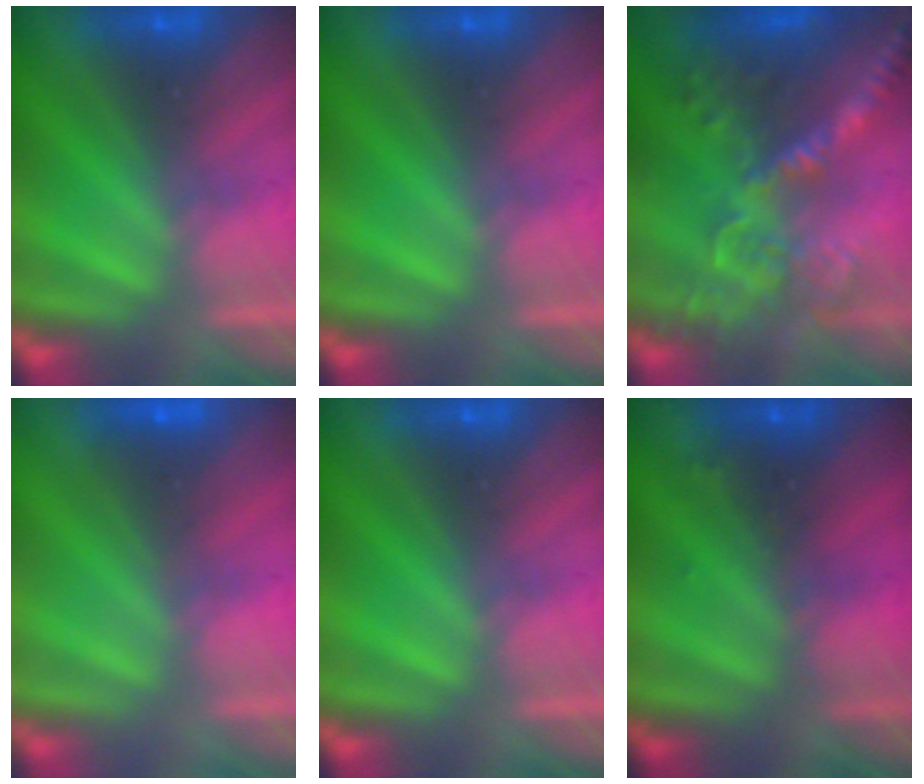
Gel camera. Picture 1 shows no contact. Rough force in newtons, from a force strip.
{"total": 0.0}
{"total": 6.0}
{"total": 2.0}
{"total": 0.0}
{"total": 6.6}